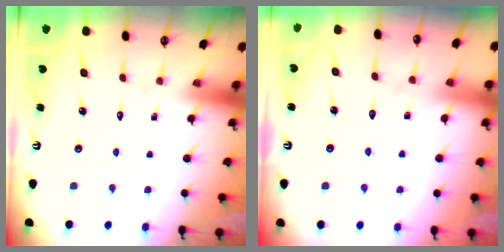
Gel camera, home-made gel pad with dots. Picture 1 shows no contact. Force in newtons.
{"total": 3.8, "press": 3.8, "slide": 0.5}